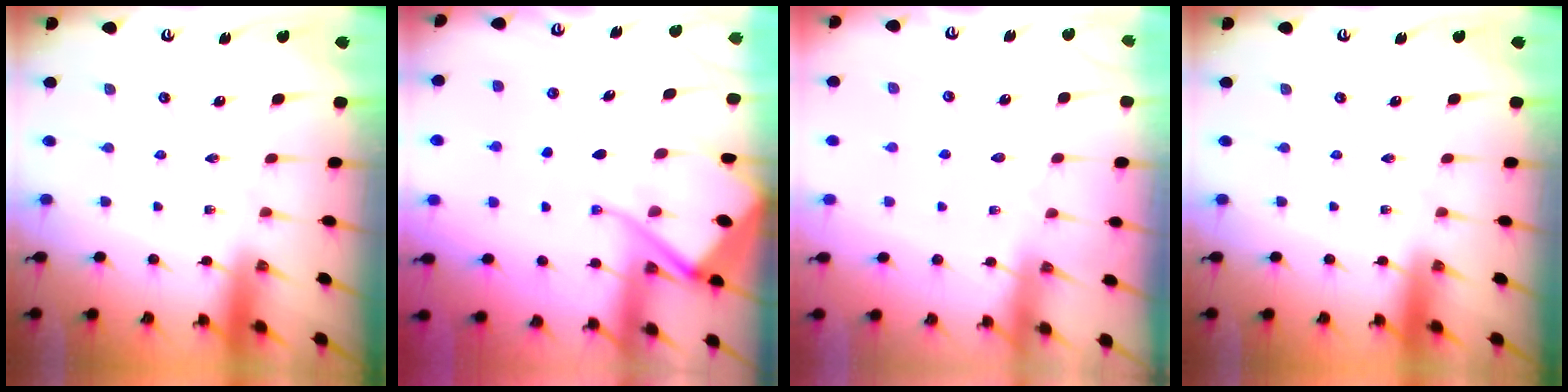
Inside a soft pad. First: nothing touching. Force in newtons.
{"total": 12.3, "press": 12.3, "slide": 1.3}
{"total": 4.5, "press": 4.5, "slide": 0.5}
{"total": 0.0}